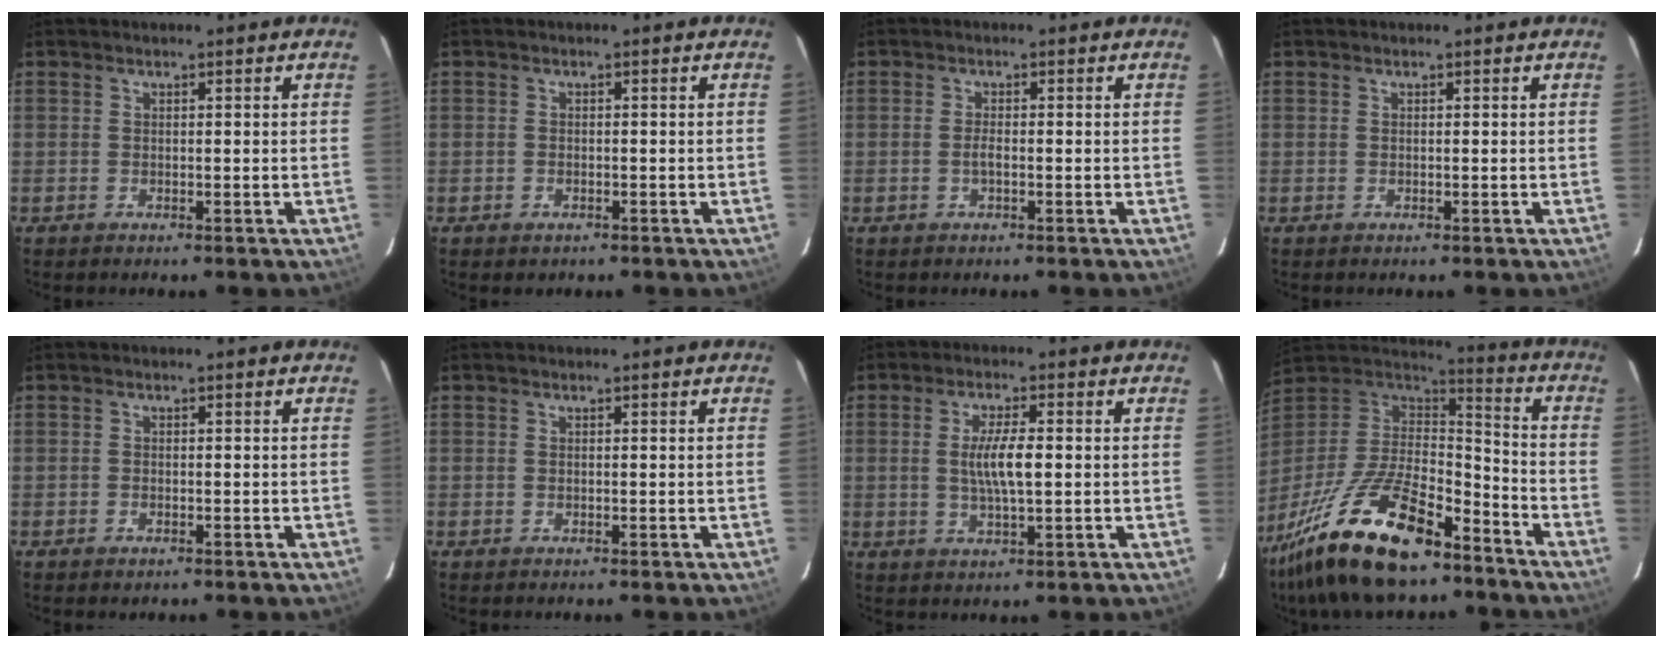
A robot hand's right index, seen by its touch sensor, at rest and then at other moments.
{"total": 1.4, "force": [-0.8, 1.0, 0.4], "torque": [-0.009, -0.001, -0.011]}
{"total": 1.2, "force": [-0.4, 0.2, 1.0], "torque": [-0.022, 0.002, -0.009]}
{"total": 0.0}
{"total": 1.0, "force": [-0.6, 0.7, 0.3], "torque": [-0.006, -0.001, -0.011]}
{"total": 0.0}
{"total": 6.1, "force": [0.2, 1.2, 5.9], "torque": [-0.111, -0.002, 0.006]}
{"total": 25.7, "force": [-17.2, 9.4, 16.6], "torque": [-0.337, -0.027, -0.292]}